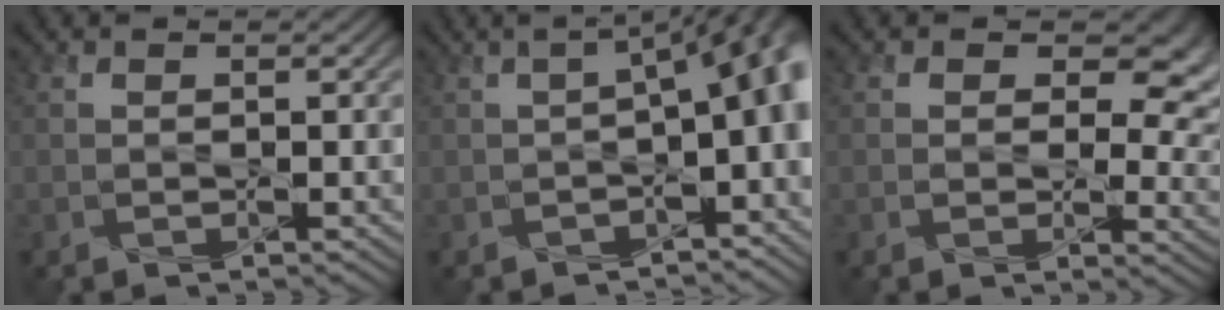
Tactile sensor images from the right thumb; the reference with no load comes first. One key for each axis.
{"total": 8.9, "fx": -0.9, "fy": 3.7, "fz": 8.0, "tx": -0.108, "ty": -0.010, "tz": -0.009}
{"total": 8.7, "fx": 2.3, "fy": 5.8, "fz": 6.0, "tx": -0.073, "ty": -0.020, "tz": 0.034}